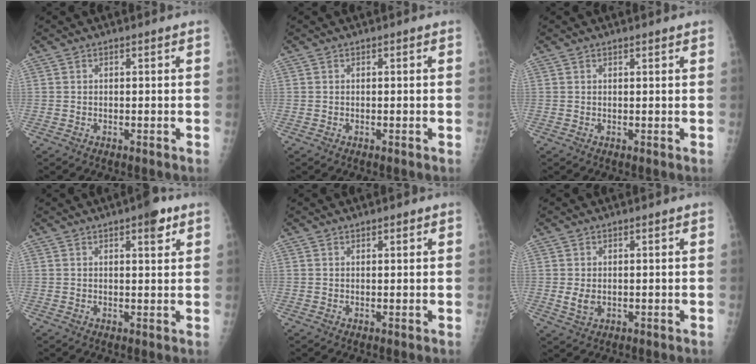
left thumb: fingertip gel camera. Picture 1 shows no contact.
{"total": 0.0}
{"total": 0.7, "force": [0.6, 0.1, 0.3], "torque": [-0.006, -0.002, 0.011]}
{"total": 4.4, "force": [2.5, 1.4, 3.2], "torque": [-0.034, -0.010, 0.030]}
{"total": 1.1, "force": [0.9, 0.4, 0.5], "torque": [-0.005, -0.004, 0.012]}
{"total": 2.6, "force": [0.3, 1.7, 2.0], "torque": [-0.034, -0.008, 0.013]}